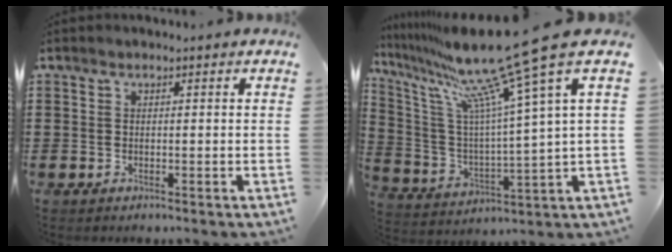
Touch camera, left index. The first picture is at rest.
{"total": 16.3, "force": [11.6, -0.3, 11.4], "torque": [-0.250, -0.076, 0.177]}